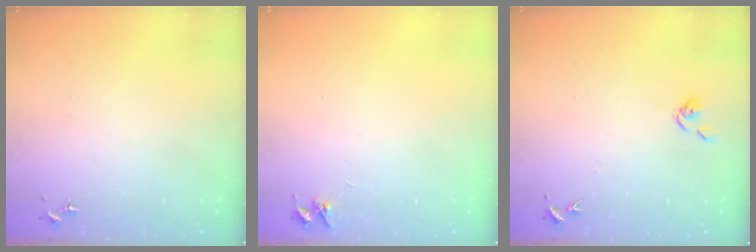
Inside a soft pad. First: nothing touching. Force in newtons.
{"total": 3.6, "press": 3.6, "slide": 0.5}
{"total": 6.3, "press": 6.3, "slide": 0.5}